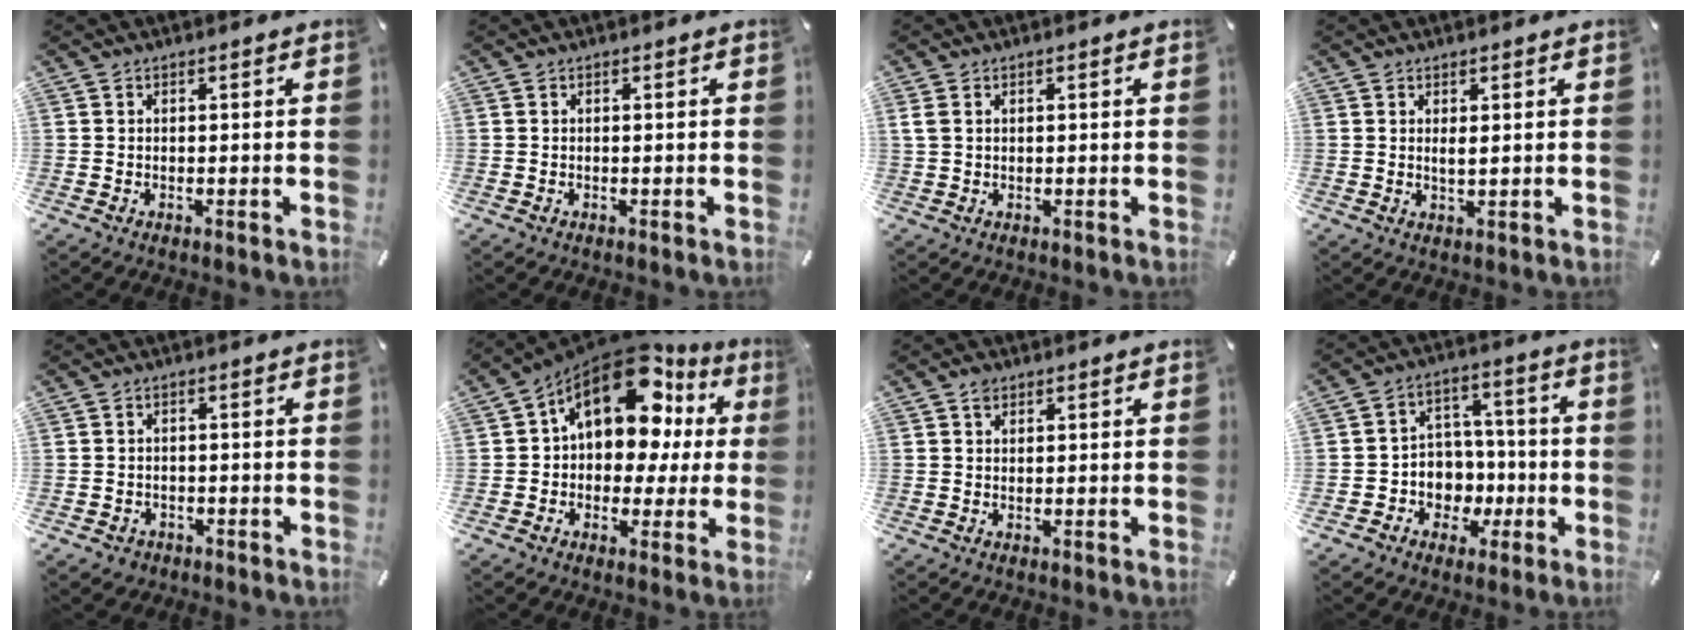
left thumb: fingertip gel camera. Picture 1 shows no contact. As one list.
[{"total": 0.0}, {"total": 1.7, "force": [0.6, 1.2, 1.0], "torque": [-0.021, 0.003, 0.011]}, {"total": 1.8, "force": [0.6, 0.4, 1.7], "torque": [-0.026, -0.004, 0.008]}, {"total": 2.1, "force": [-1.0, 1.8, 0.6], "torque": [-0.010, 0.006, -0.022]}, {"total": 17.7, "force": [8.7, 10.5, 11.4], "torque": [-0.187, -0.056, 0.151]}, {"total": 1.7, "force": [1.1, 1.2, 0.7], "torque": [-0.007, -0.003, 0.018]}, {"total": 9.0, "force": [-2.0, 8.7, 1.5], "torque": [-0.021, 0.013, -0.022]}]